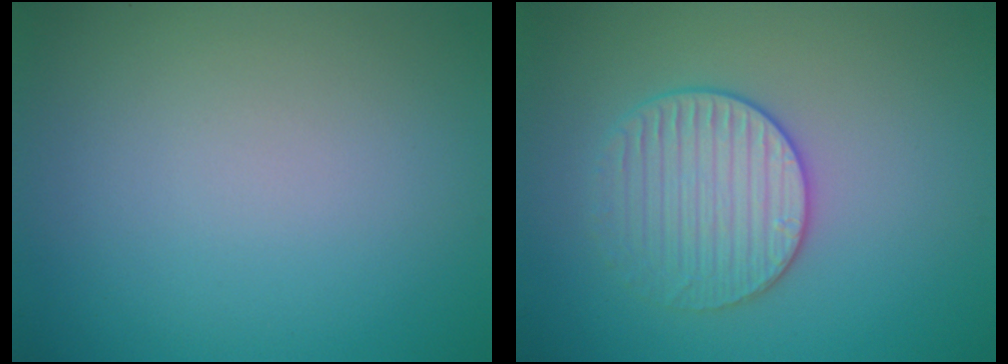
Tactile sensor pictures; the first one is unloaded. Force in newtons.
{"total": 3.1, "press": 3.1, "slide": 0.5}